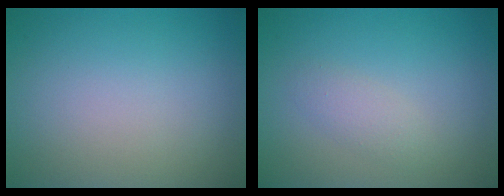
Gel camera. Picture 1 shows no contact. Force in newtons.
{"total": 1.5, "press": 1.5, "slide": 0.0}